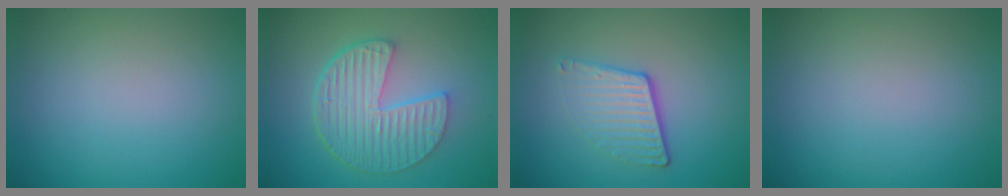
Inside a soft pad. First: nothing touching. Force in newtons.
{"total": 6.6, "press": 4.7, "slide": 4.5}
{"total": 3.8, "press": 2.5, "slide": 2.9}
{"total": 0.0}